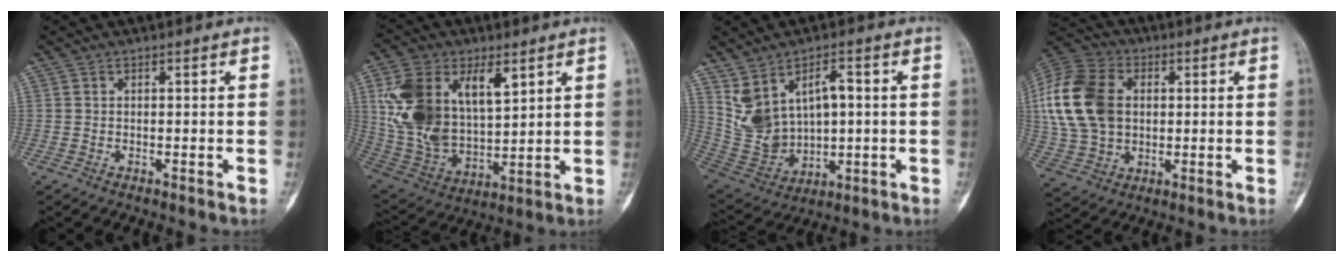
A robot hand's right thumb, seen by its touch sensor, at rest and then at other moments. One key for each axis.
{"total": 19.7, "fx": 6.8, "fy": 11.5, "fz": 14.4, "tx": -0.260, "ty": -0.023, "tz": 0.141}
{"total": 13.2, "fx": 3.1, "fy": 8.5, "fz": 9.6, "tx": -0.154, "ty": -0.002, "tz": 0.086}
{"total": 18.6, "fx": 2.6, "fy": 13.3, "fz": 12.8, "tx": -0.257, "ty": 0.012, "tz": 0.050}